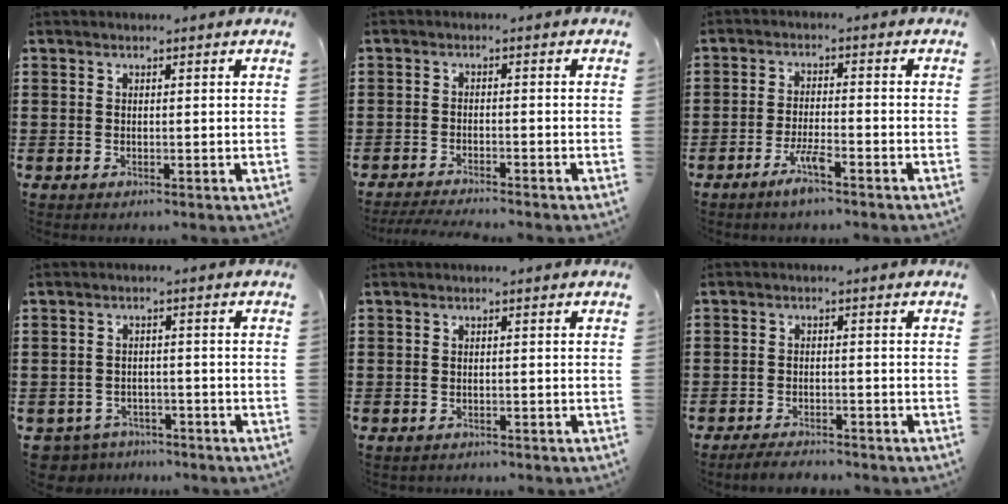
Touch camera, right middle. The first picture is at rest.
{"total": 2.6, "force": [-2.6, 0.0, 0.6], "torque": [-0.018, -0.002, -0.054]}
{"total": 4.1, "force": [-2.8, 0.5, 3.0], "torque": [-0.064, 0.000, -0.055]}
{"total": 3.0, "force": [-2.9, 0.7, -0.2], "torque": [-0.015, -0.003, -0.067]}
{"total": 0.6, "force": [-0.6, 0.1, 0.0], "torque": [-0.003, -0.001, -0.013]}
{"total": 2.7, "force": [-2.7, 0.3, 0.2], "torque": [-0.009, 0.001, -0.056]}